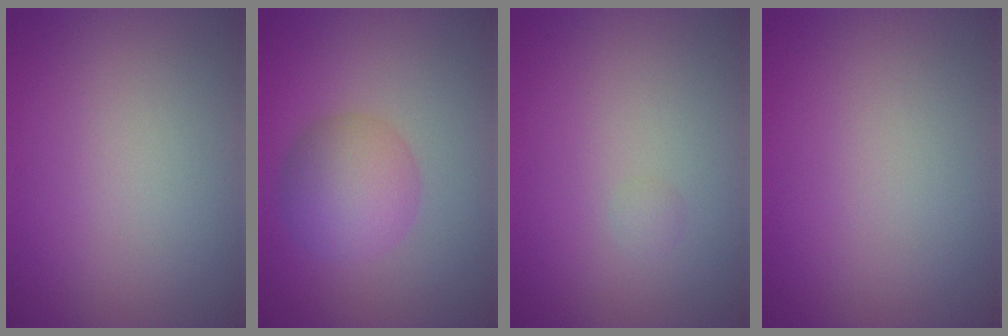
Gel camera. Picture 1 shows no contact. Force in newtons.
{"total": 4.7, "press": 4.7, "slide": 0.1}
{"total": 0.5, "press": 0.5, "slide": 0.0}
{"total": 0.0}